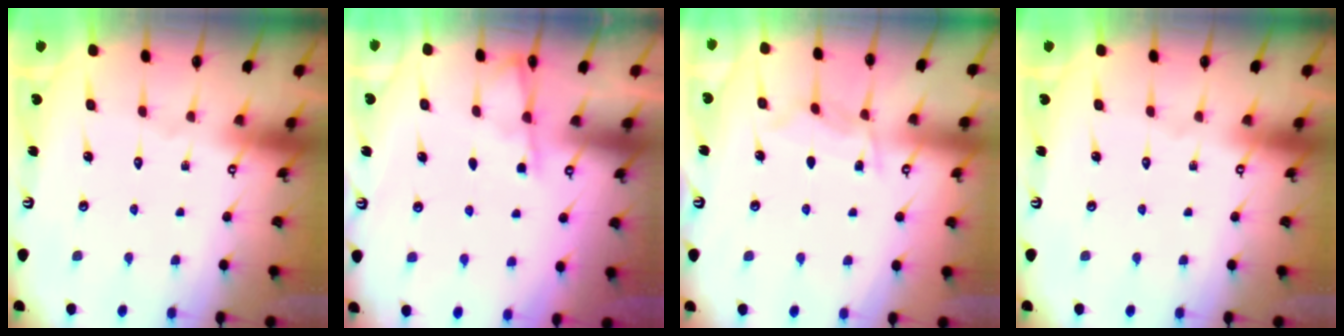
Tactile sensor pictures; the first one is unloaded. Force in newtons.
{"total": 3.4, "press": 3.4, "slide": 0.4}
{"total": 6.1, "press": 6.1, "slide": 0.7}
{"total": 0.0}